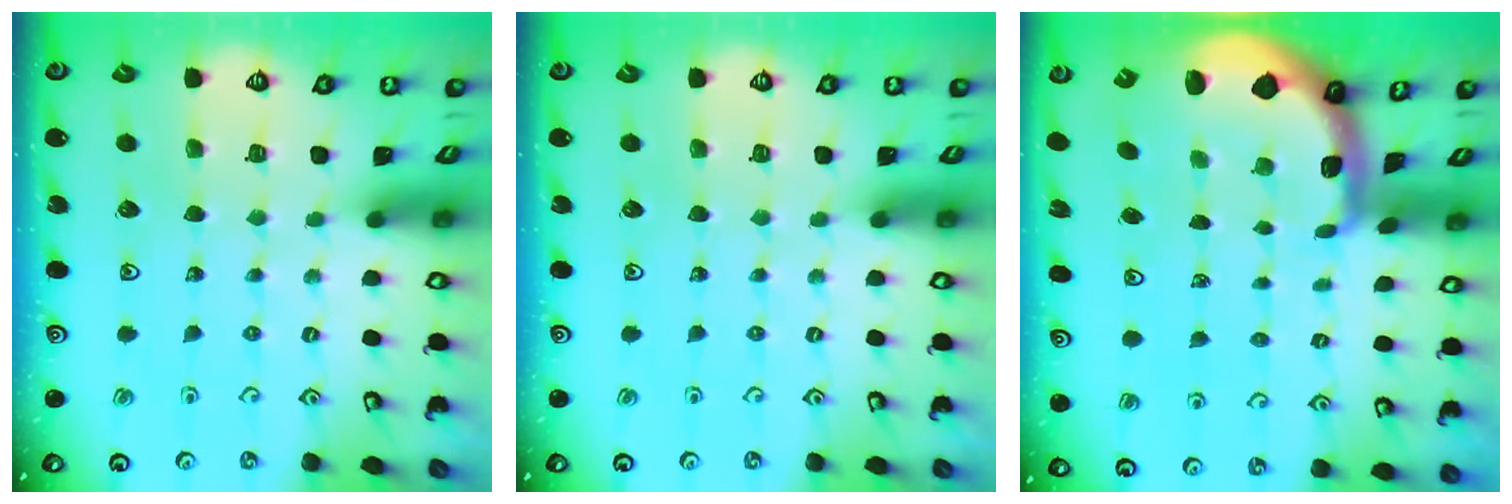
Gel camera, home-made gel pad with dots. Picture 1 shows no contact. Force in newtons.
{"total": 0.0}
{"total": 1.7, "press": 1.7, "slide": 0.4}